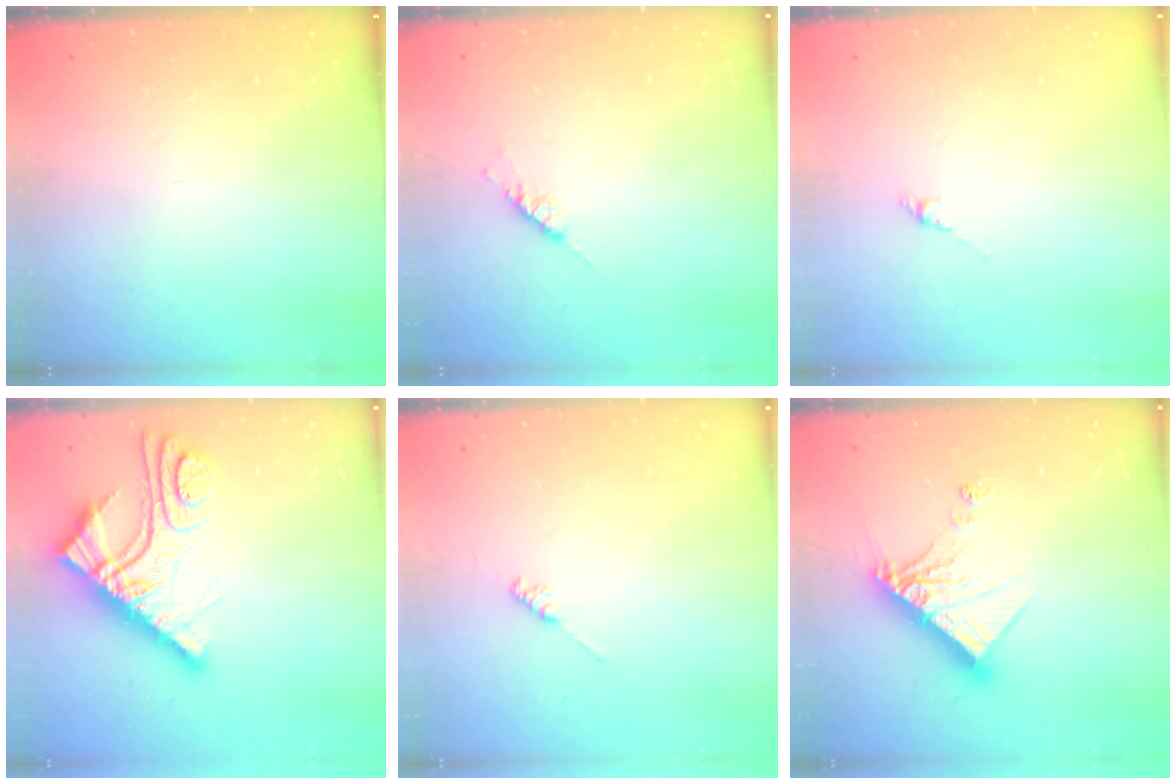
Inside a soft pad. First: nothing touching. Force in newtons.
{"total": 4.7, "press": 4.6, "slide": 0.5}
{"total": 0.0}
{"total": 13.9, "press": 13.8, "slide": 1.4}
{"total": 1.8, "press": 1.7, "slide": 0.3}
{"total": 12.7, "press": 12.7, "slide": 1.2}